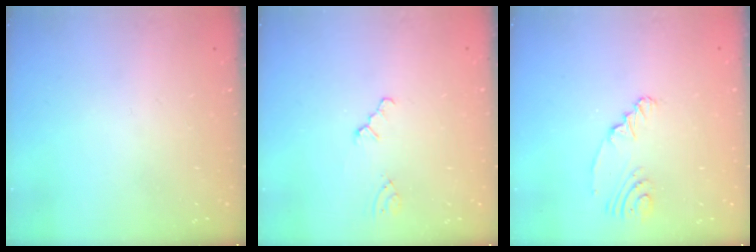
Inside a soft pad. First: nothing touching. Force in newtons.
{"total": 0.5, "press": 0.5, "slide": 0.2}
{"total": 3.5, "press": 2.6, "slide": 2.4}